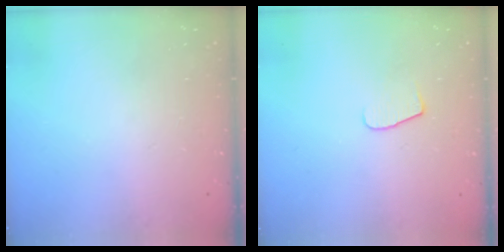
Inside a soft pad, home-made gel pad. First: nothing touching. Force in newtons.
{"total": 5.5, "press": 5.5, "slide": 0.5}